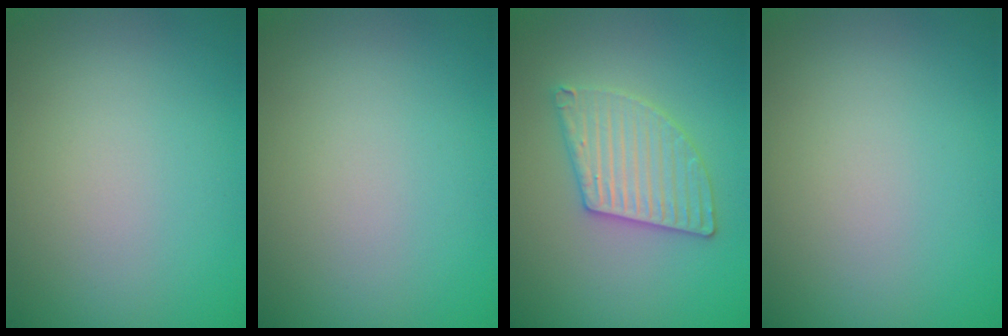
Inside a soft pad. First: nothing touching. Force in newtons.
{"total": 0.0}
{"total": 3.4, "press": 3.4, "slide": 0.4}
{"total": 0.0}